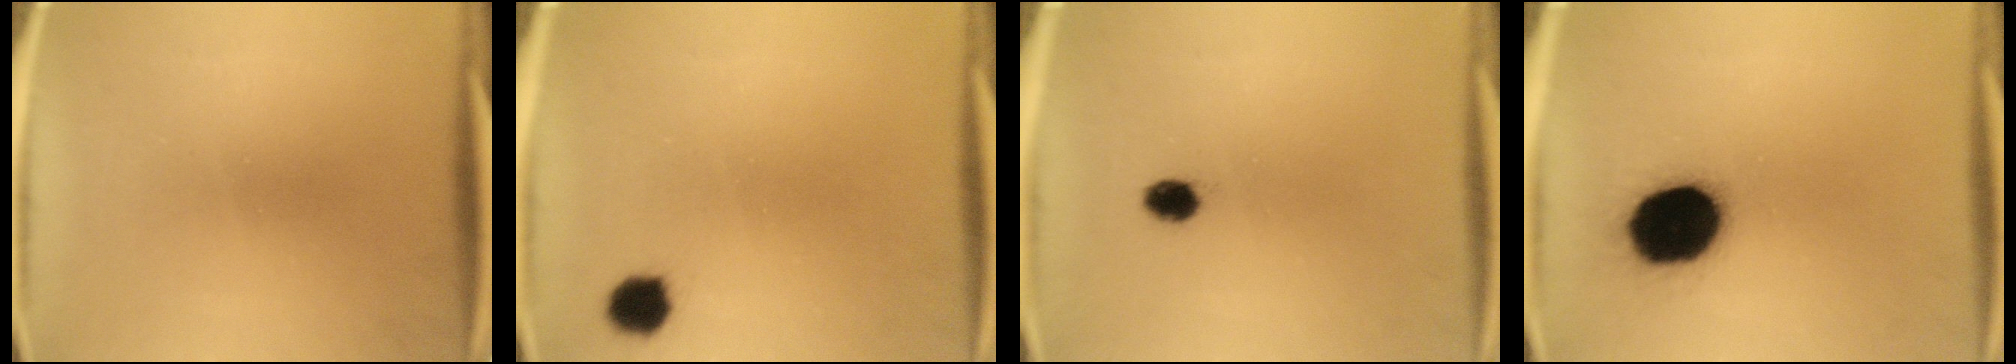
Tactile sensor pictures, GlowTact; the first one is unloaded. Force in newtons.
{"total": 4.4}
{"total": 2.9}
{"total": 19.4}